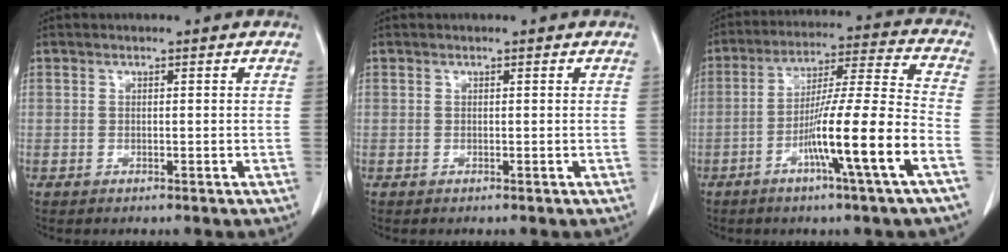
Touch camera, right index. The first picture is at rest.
{"total": 0.0}
{"total": 14.3, "force": [-5.7, -1.5, 13.0], "torque": [-0.226, -0.004, -0.101]}